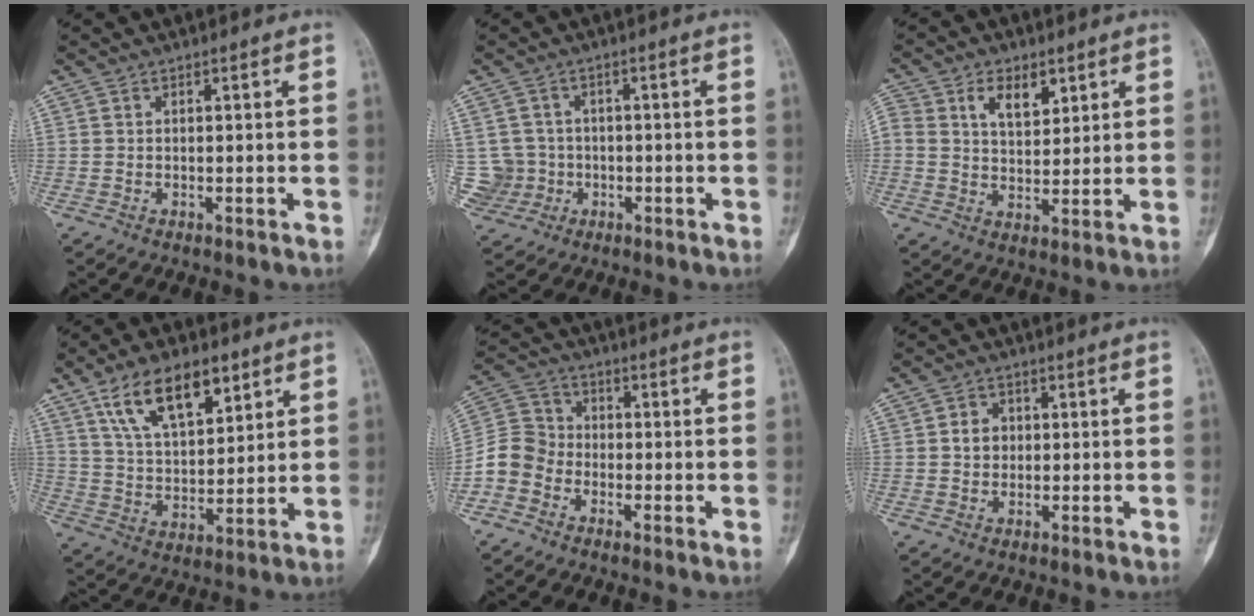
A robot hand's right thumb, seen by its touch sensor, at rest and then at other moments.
{"total": 6.1, "force": [-0.7, 6.1, 0.6], "torque": [0.003, 0.015, -0.009]}
{"total": 9.3, "force": [3.8, 6.1, 6.0], "torque": [-0.084, -0.008, 0.070]}
{"total": 14.7, "force": [8.3, 7.0, 9.9], "torque": [-0.146, -0.030, 0.156]}
{"total": 7.3, "force": [-3.3, 6.0, 2.5], "torque": [-0.037, 0.029, -0.079]}
{"total": 3.6, "force": [0.4, 3.1, 1.7], "torque": [-0.006, 0.006, 0.003]}